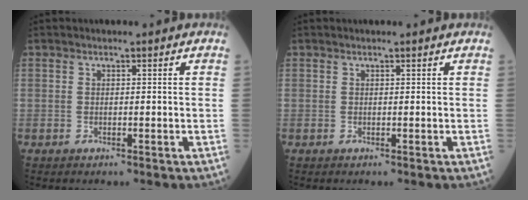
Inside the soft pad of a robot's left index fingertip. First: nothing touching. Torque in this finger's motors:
{"motor_torque": [0.16, -0.16, 0.04, 0.01]}